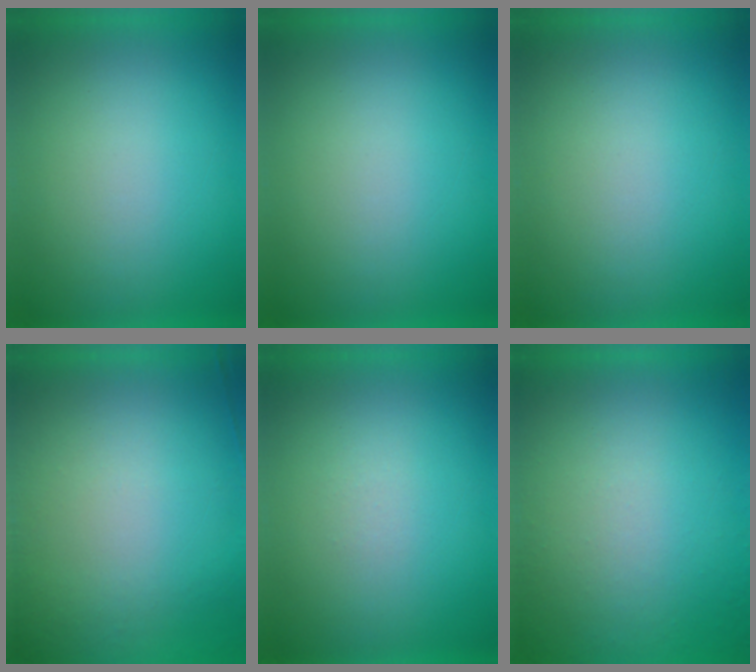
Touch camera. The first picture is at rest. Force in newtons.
{"total": 0.0}
{"total": 0.0}
{"total": 5.5}
{"total": 1.4}
{"total": 4.7}